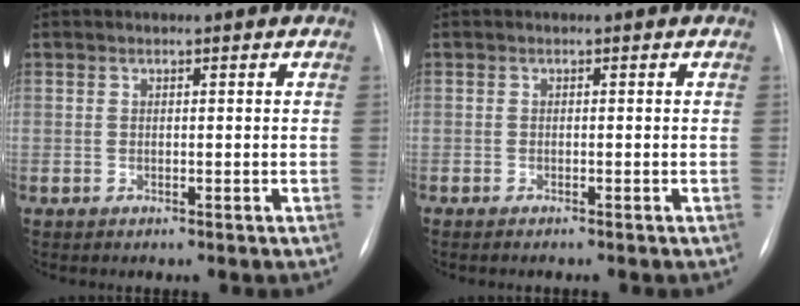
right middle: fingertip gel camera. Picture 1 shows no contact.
{"total": 1.9, "force": [-1.7, 0.0, 1.0], "torque": [-0.013, -0.004, -0.019]}